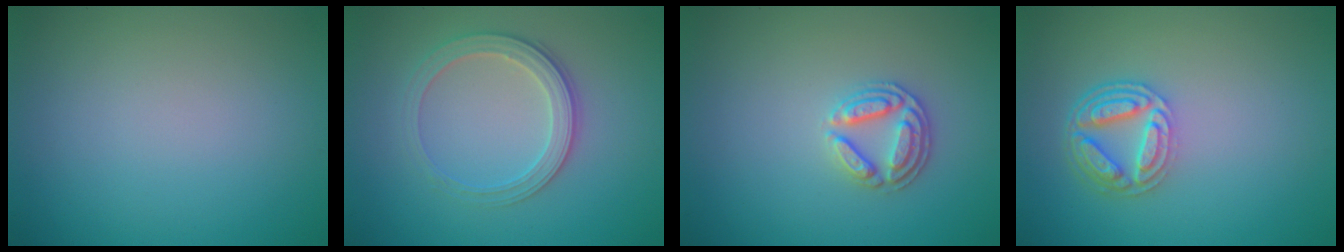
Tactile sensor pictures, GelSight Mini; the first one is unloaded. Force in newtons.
{"total": 2.9, "press": 2.8, "slide": 0.7}
{"total": 2.7, "press": 2.6, "slide": 0.9}
{"total": 4.5, "press": 3.5, "slide": 2.8}